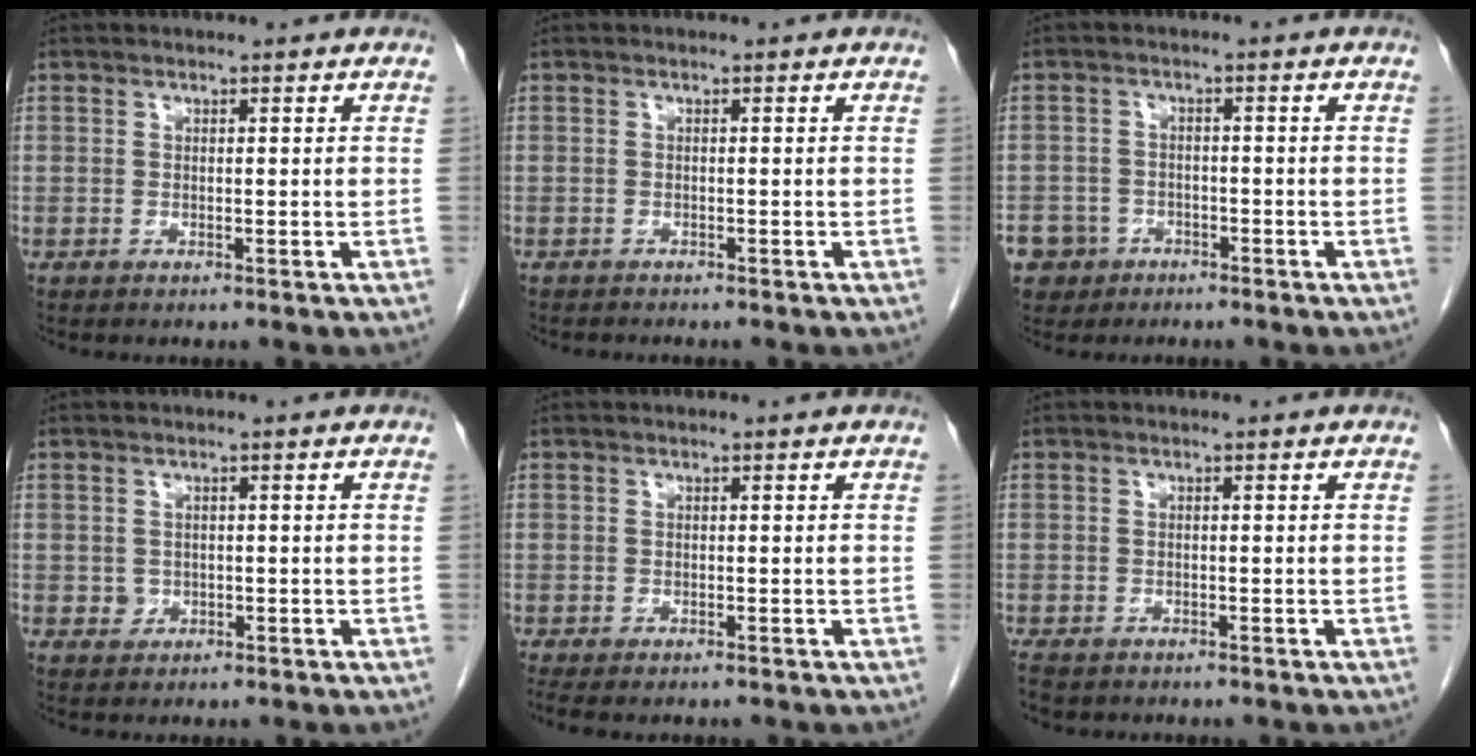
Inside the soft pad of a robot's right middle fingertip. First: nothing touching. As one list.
[{"total": 1.0, "force": [-1.0, 0.3, 0.1], "torque": [-0.009, -0.002, -0.015]}, {"total": 7.2, "force": [-4.6, 5.5, 0.9], "torque": [-0.028, 0.002, -0.078]}, {"total": 1.3, "force": [-0.2, 1.3, 0.4], "torque": [-0.005, 0.003, 0.001]}, {"total": 3.5, "force": [-2.8, 1.2, 1.6], "torque": [-0.020, -0.009, -0.039]}, {"total": 3.5, "force": [-2.8, 1.6, 1.5], "torque": [-0.029, -0.008, -0.039]}]